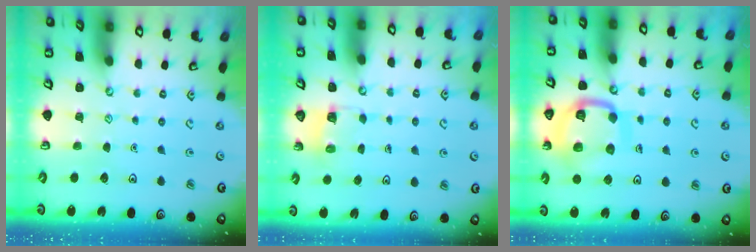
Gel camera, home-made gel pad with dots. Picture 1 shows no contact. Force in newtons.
{"total": 3.0, "press": 3.0, "slide": 0.2}
{"total": 14.1, "press": 14.0, "slide": 1.4}